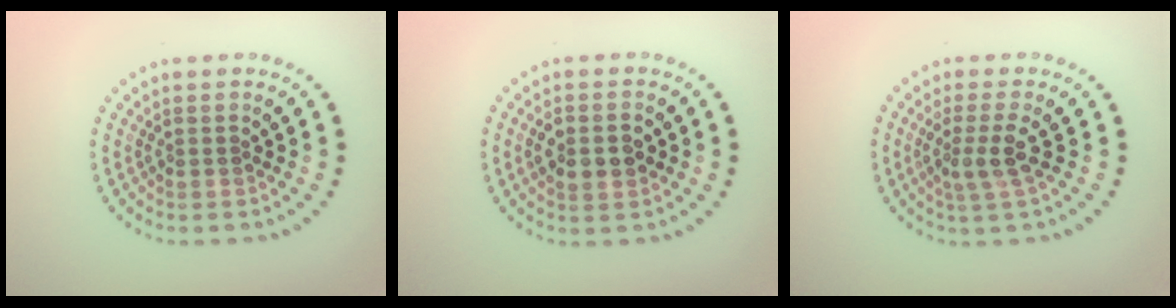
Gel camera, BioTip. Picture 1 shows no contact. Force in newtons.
{"total": 3.7, "press": 3.7, "slide": 0.1}
{"total": 2.5, "press": 1.9, "slide": 1.6}